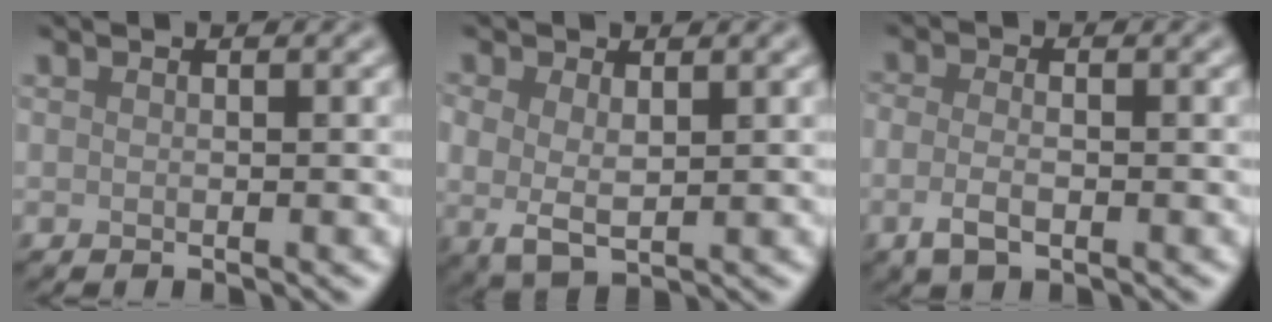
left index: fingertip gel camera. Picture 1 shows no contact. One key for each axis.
{"total": 3.2, "fx": 0.6, "fy": 1.9, "fz": 2.4, "tx": -0.053, "ty": -0.002, "tz": 0.012}
{"total": 2.6, "fx": -0.8, "fy": 1.3, "fz": 2.1, "tx": -0.043, "ty": -0.003, "tz": -0.020}